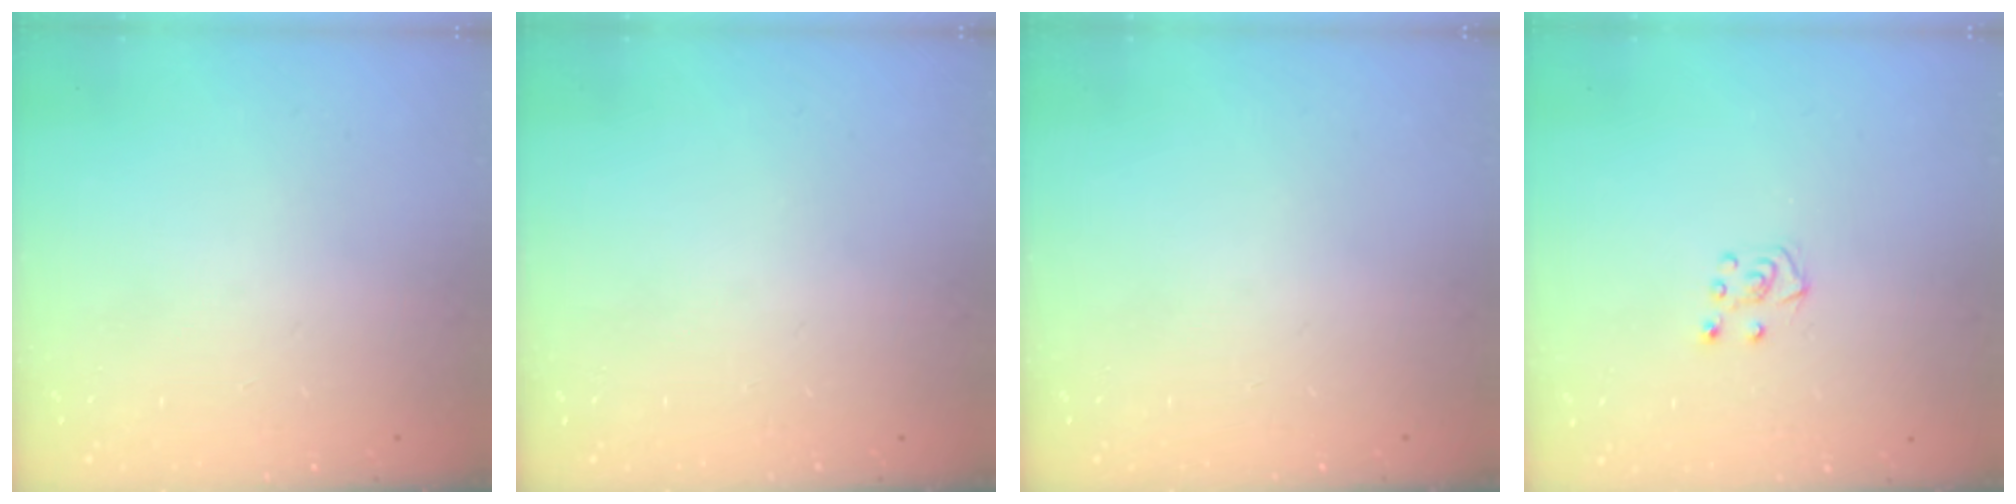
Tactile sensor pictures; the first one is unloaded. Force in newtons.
{"total": 0.0}
{"total": 0.0}
{"total": 5.3, "press": 5.3, "slide": 0.6}